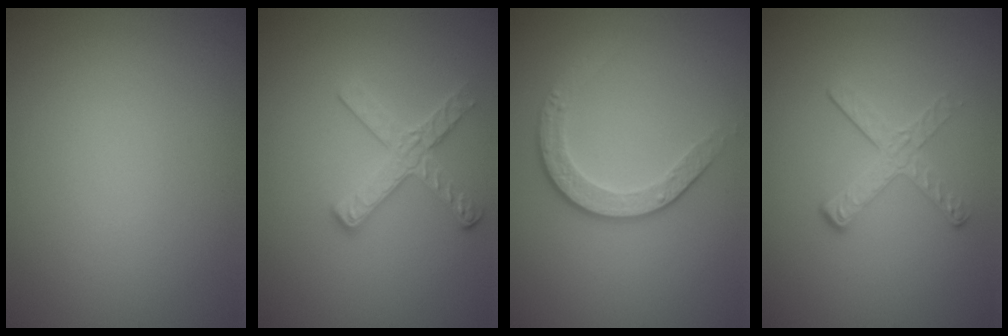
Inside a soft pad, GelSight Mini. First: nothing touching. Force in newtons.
{"total": 2.9, "press": 2.8, "slide": 0.6}
{"total": 3.2, "press": 2.6, "slide": 1.7}
{"total": 2.4, "press": 1.7, "slide": 1.7}